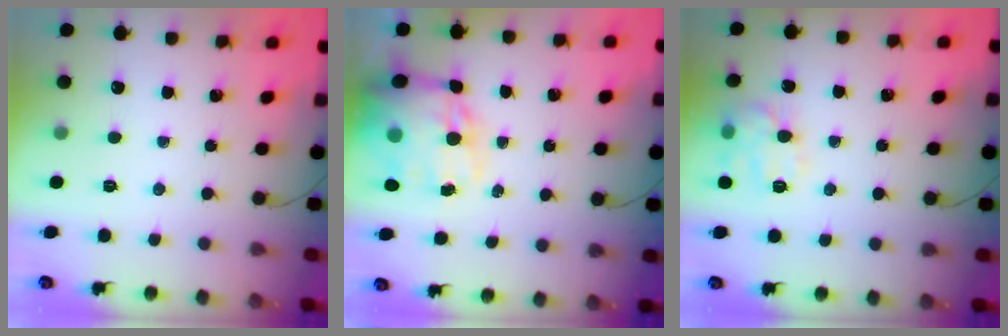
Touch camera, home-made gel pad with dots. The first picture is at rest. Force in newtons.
{"total": 18.9, "press": 18.4, "slide": 4.2}
{"total": 11.2, "press": 11.2, "slide": 0.2}